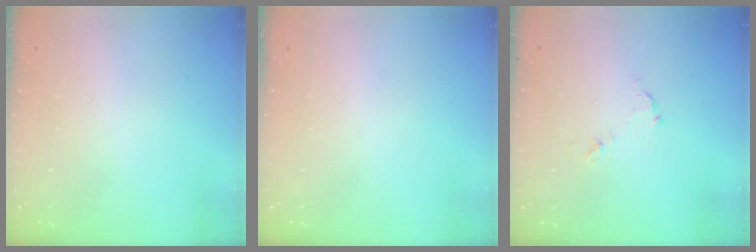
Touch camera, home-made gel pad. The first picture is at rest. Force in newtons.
{"total": 0.0}
{"total": 6.3, "press": 6.3, "slide": 0.2}